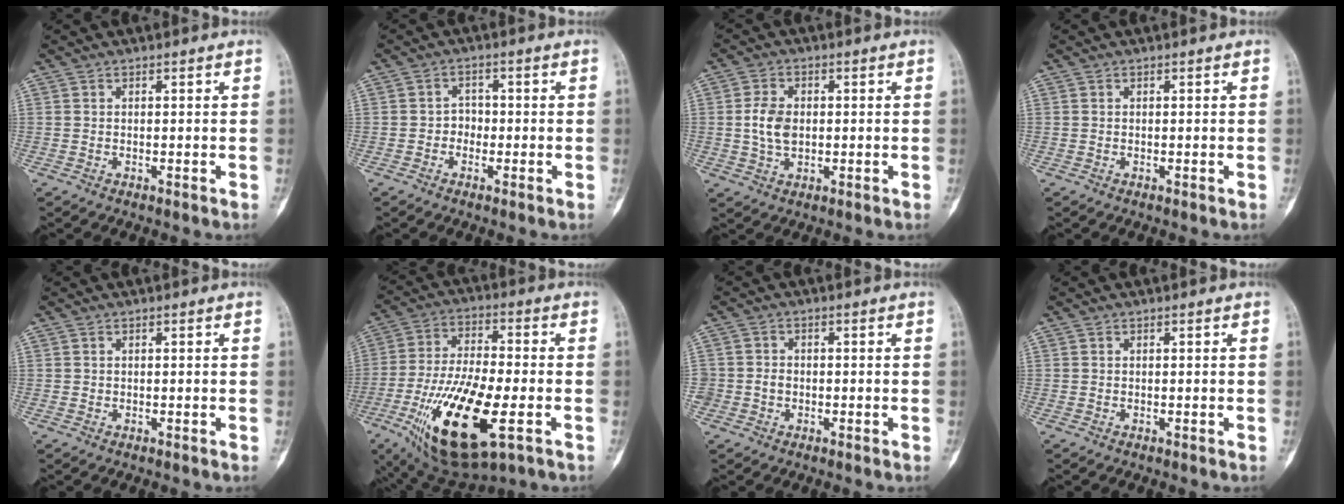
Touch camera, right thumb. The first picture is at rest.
{"total": 2.4, "force": [-0.8, 2.1, 0.9], "torque": [0.012, 0.011, -0.021]}
{"total": 5.7, "force": [0.2, 3.9, 4.2], "torque": [-0.077, 0.002, 0.004]}
{"total": 0.0}
{"total": 0.0}
{"total": 22.1, "force": [-7.6, 8.2, 19.0], "torque": [-0.379, 0.003, -0.121]}
{"total": 2.6, "force": [-0.7, 2.4, 0.8], "torque": [0.002, 0.009, -0.014]}
{"total": 0.0}